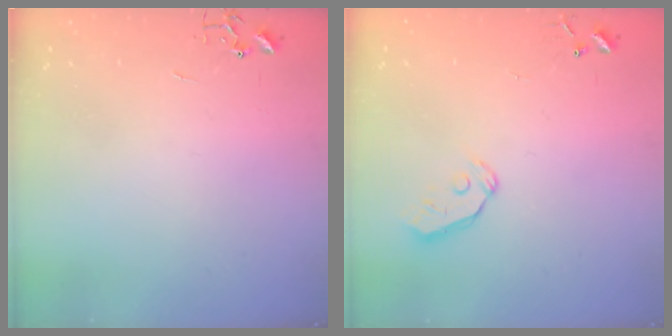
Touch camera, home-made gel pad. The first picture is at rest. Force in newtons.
{"total": 5.3, "press": 5.3, "slide": 0.4}